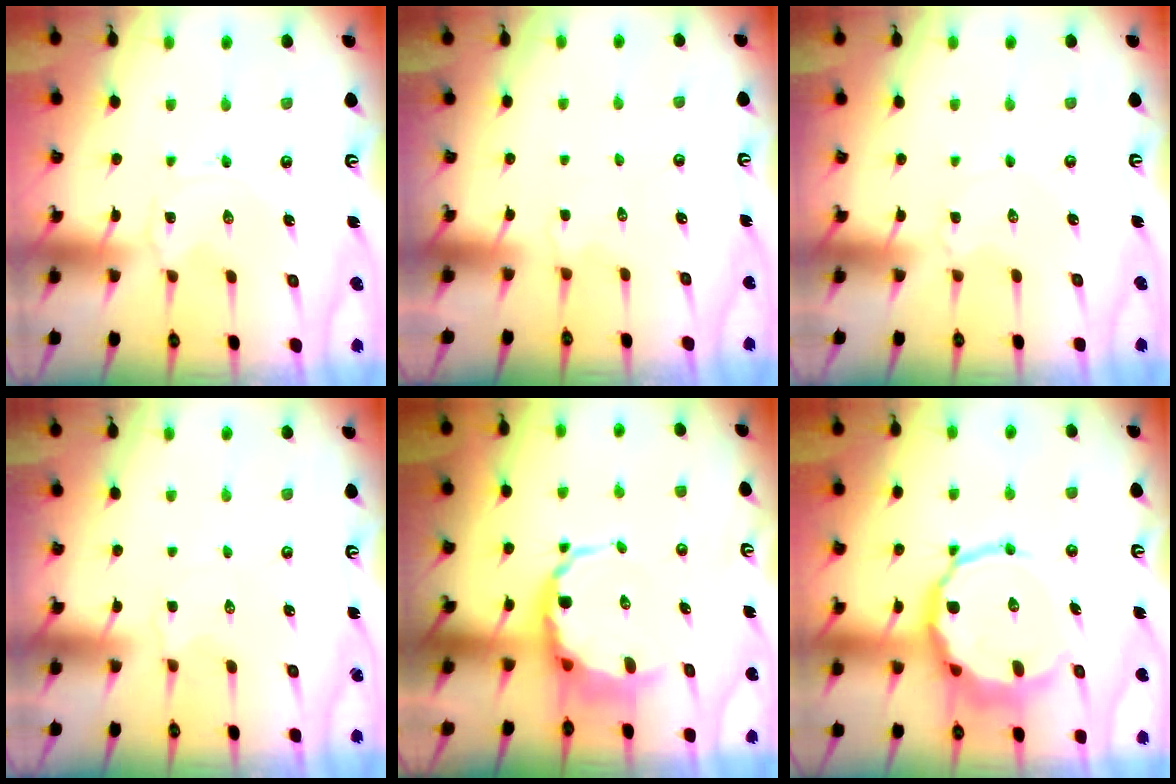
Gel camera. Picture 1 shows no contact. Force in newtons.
{"total": 2.2, "press": 1.7, "slide": 1.4}
{"total": 2.6, "press": 2.6, "slide": 0.3}
{"total": 2.3, "press": 2.0, "slide": 1.2}
{"total": 8.3, "press": 7.9, "slide": 2.5}
{"total": 13.8, "press": 13.5, "slide": 3.0}